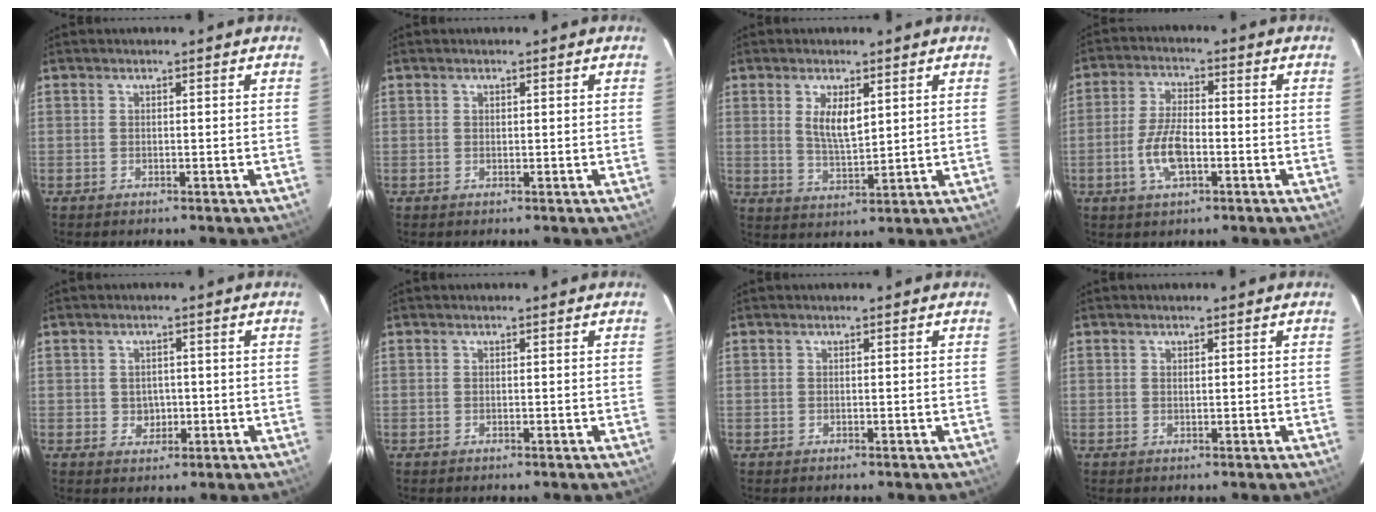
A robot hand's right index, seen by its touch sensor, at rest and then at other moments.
{"total": 0.0}
{"total": 6.0, "force": [2.1, 2.3, 5.2], "torque": [-0.092, -0.004, 0.044]}
{"total": 7.8, "force": [-2.6, 3.1, 6.7], "torque": [-0.140, 0.000, -0.048]}
{"total": 3.0, "force": [-0.3, 2.8, 1.0], "torque": [-0.017, 0.006, 0.003]}
{"total": 0.0}
{"total": 0.0}
{"total": 0.5, "force": [0.3, 0.2, 0.4], "torque": [-0.009, 0.003, 0.006]}